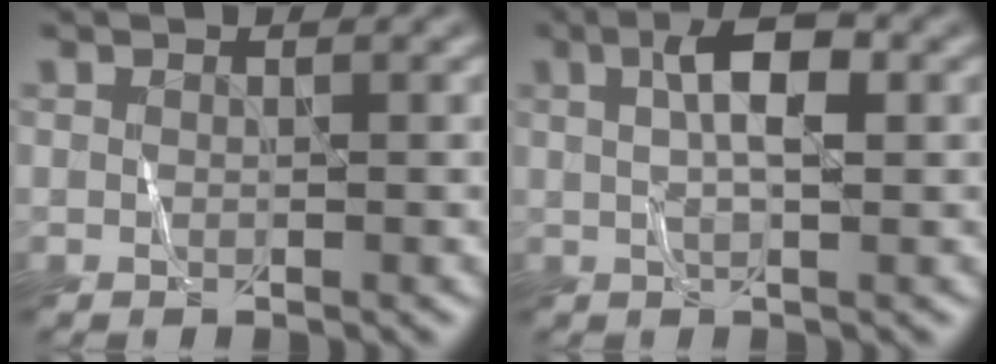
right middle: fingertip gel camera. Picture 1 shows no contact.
{"total": 3.9, "force": [1.0, 1.2, 3.5], "torque": [-0.060, 0.011, 0.012]}